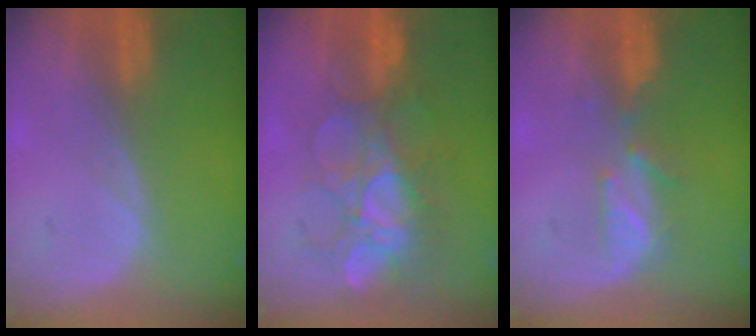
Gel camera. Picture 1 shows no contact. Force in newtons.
{"total": 9.1, "press": 8.6, "slide": 2.9}
{"total": 3.1, "press": 3.0, "slide": 0.3}